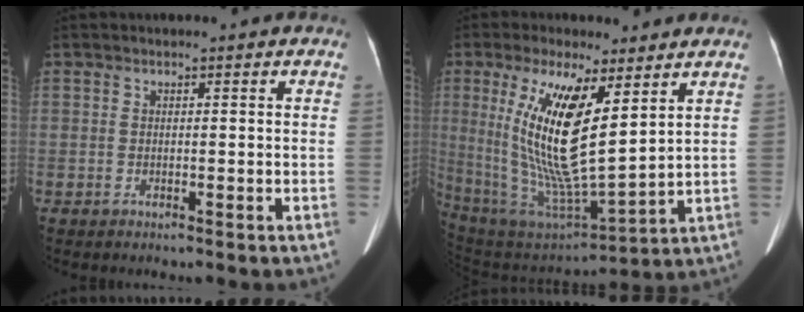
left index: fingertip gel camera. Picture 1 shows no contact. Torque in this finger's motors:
{"motor_torque": [1.19, -0.96, 1.02, 0.21]}